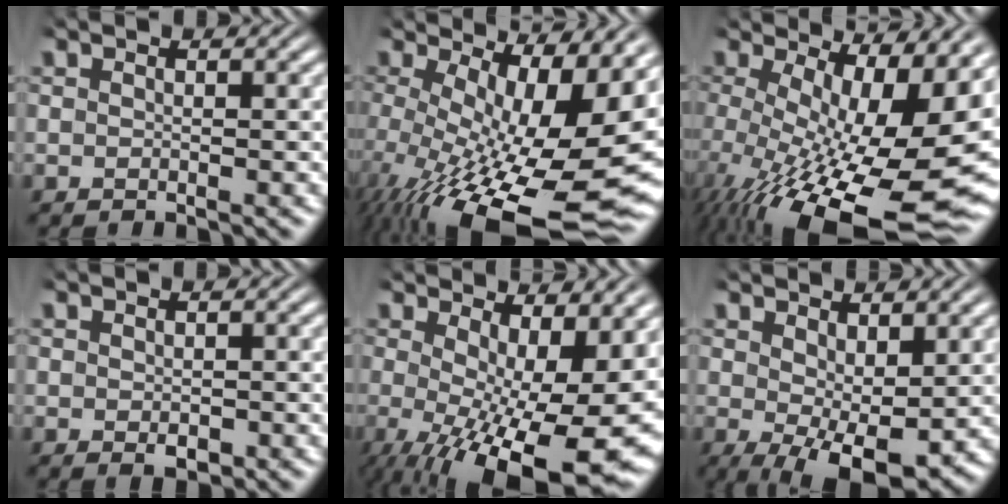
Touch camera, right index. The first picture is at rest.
{"total": 13.6, "force": [-4.8, 5.8, 11.3], "torque": [-0.192, -0.057, -0.039]}
{"total": 13.5, "force": [-4.8, 5.8, 11.2], "torque": [-0.192, -0.057, -0.038]}
{"total": 1.4, "force": [-0.4, 1.0, 0.9], "torque": [-0.019, -0.013, 0.001]}
{"total": 10.4, "force": [-3.0, 4.2, 9.0], "torque": [-0.125, -0.049, -0.018]}
{"total": 5.1, "force": [-1.7, 1.7, 4.5], "torque": [-0.062, -0.031, -0.009]}